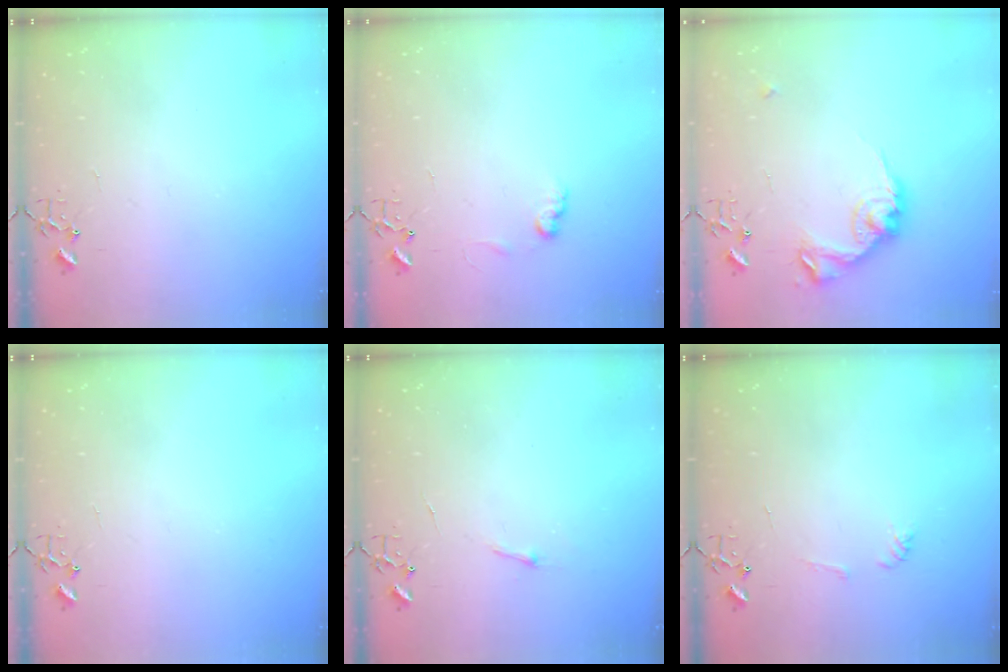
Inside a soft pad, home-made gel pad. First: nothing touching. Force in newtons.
{"total": 7.2, "press": 7.2, "slide": 0.2}
{"total": 14.2, "press": 14.2, "slide": 0.5}
{"total": 0.0}
{"total": 3.1, "press": 3.1, "slide": 0.4}
{"total": 5.5, "press": 5.4, "slide": 0.7}